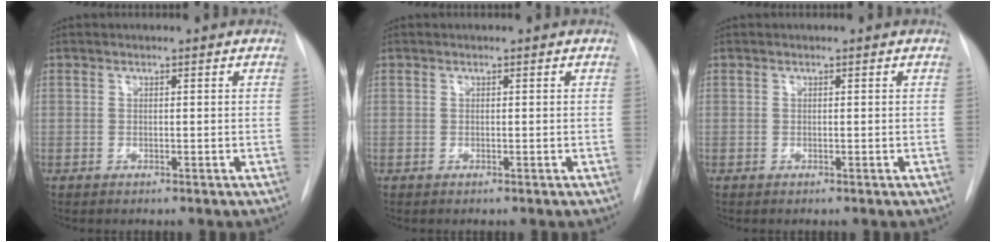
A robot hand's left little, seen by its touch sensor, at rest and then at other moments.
{"total": 0.0}
{"total": 0.0}